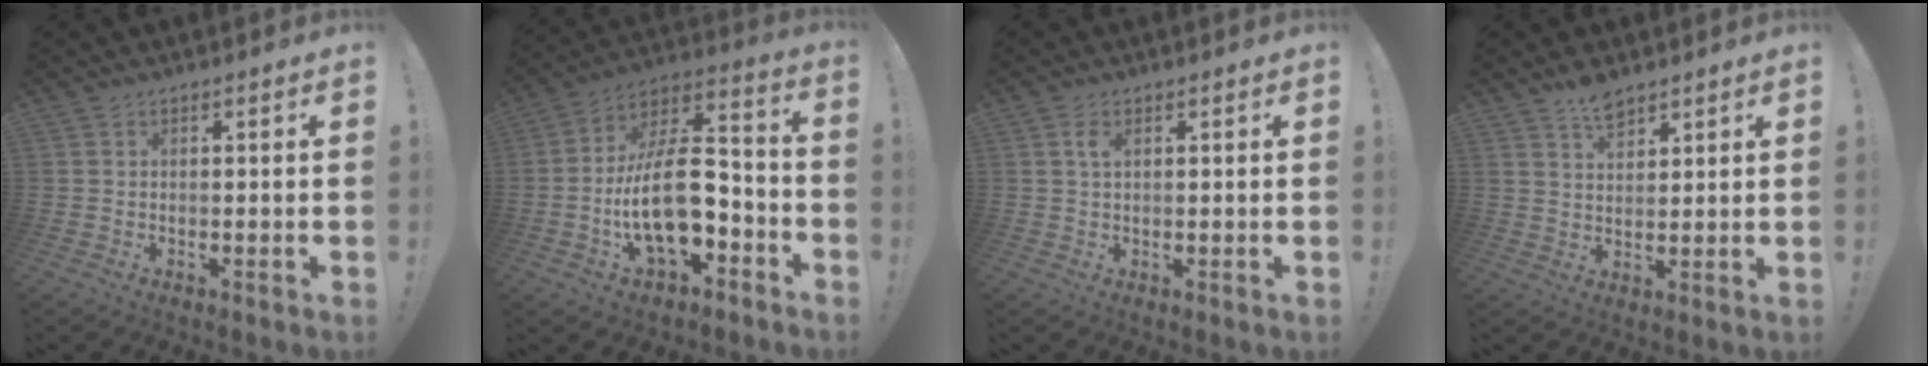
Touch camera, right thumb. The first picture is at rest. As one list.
[{"total": 18.7, "force": [-4.2, 9.8, 15.3], "torque": [-0.292, 0.022, -0.067]}, {"total": 2.2, "force": [0.8, 0.9, 1.8], "torque": [-0.031, 0.001, 0.012]}, {"total": 6.0, "force": [4.6, 2.7, 2.7], "torque": [-0.039, -0.025, 0.082]}]